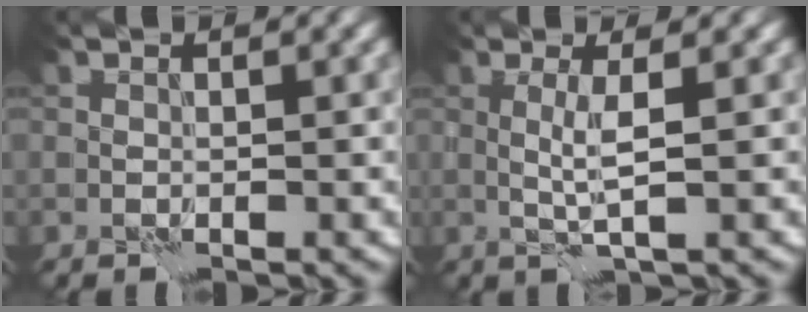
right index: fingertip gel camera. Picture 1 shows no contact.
{"total": 2.3, "force": [0.4, 0.3, 2.3], "torque": [-0.048, 0.000, 0.006]}